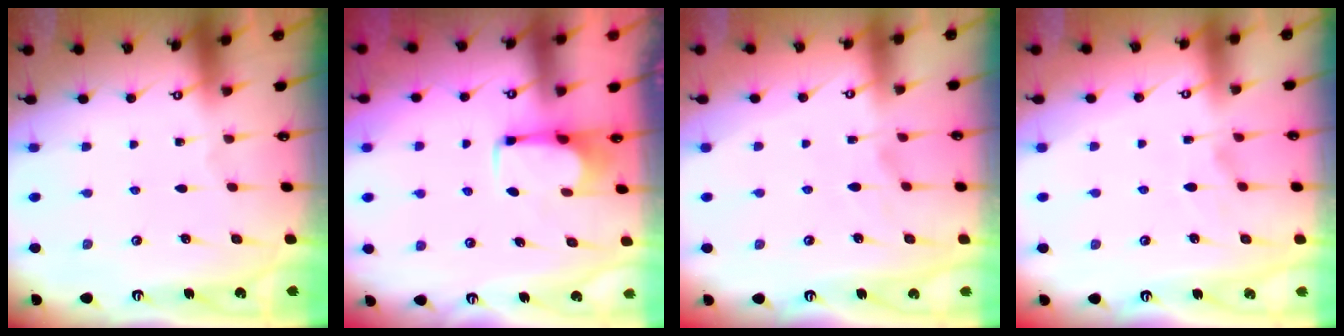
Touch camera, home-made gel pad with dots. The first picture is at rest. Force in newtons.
{"total": 2.8, "press": 2.8, "slide": 0.5}
{"total": 1.8, "press": 1.4, "slide": 1.1}
{"total": 2.8, "press": 2.5, "slide": 1.2}